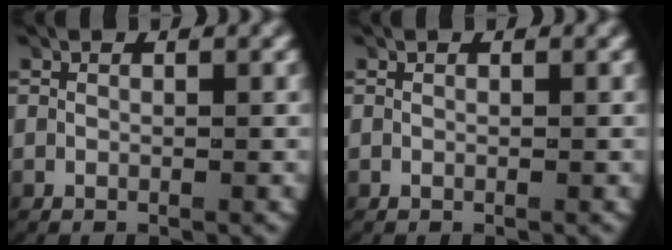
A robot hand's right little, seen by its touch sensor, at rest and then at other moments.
{"total": 0.0}